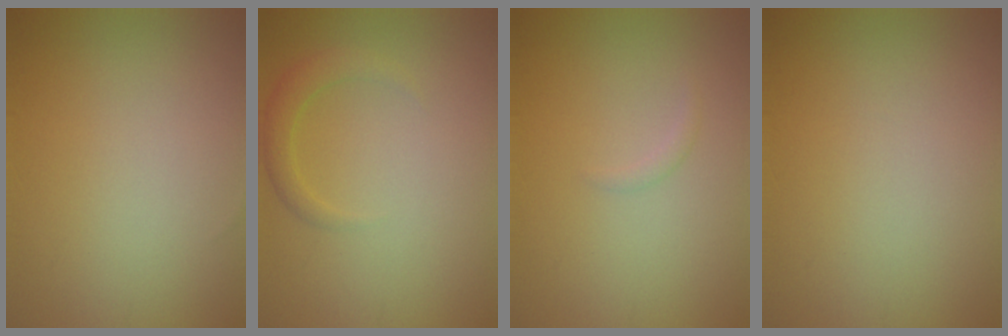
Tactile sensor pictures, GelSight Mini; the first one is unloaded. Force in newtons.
{"total": 1.8, "press": 1.8, "slide": 0.1}
{"total": 0.6, "press": 0.6, "slide": 0.0}
{"total": 0.0}